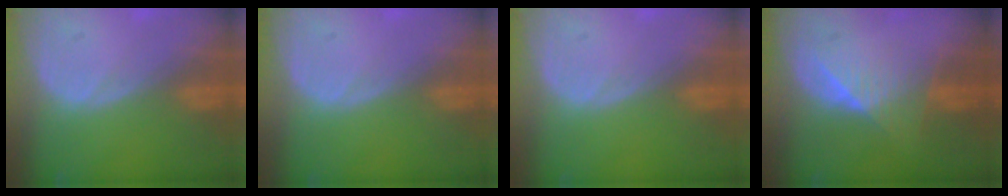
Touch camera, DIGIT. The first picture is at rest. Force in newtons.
{"total": 0.0}
{"total": 0.0}
{"total": 6.3, "press": 5.9, "slide": 2.3}